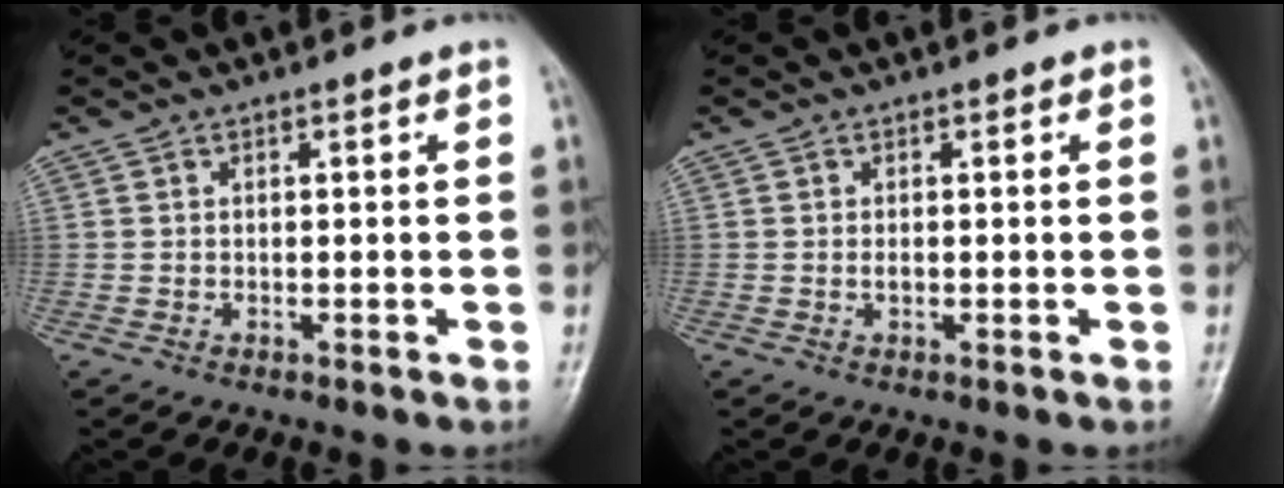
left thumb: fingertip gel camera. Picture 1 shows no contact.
{"total": 0.8, "force": [0.0, 0.5, 0.7], "torque": [-0.009, 0.000, -0.001]}